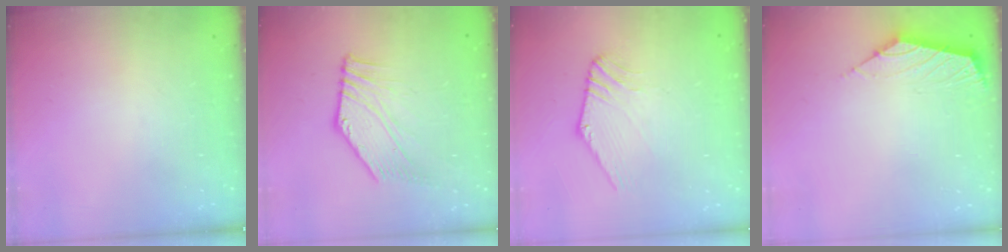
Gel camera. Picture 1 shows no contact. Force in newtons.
{"total": 3.0, "press": 2.8, "slide": 1.0}
{"total": 1.0, "press": 1.0, "slide": 0.2}
{"total": 2.5, "press": 2.4, "slide": 0.7}